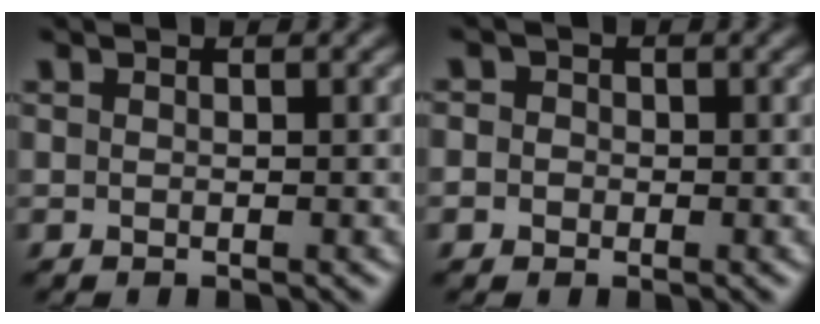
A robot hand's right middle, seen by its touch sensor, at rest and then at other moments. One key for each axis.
{"total": 2.2, "fx": 0.2, "fy": 2.0, "fz": 0.8, "tx": -0.002, "ty": 0.012, "tz": -0.017}